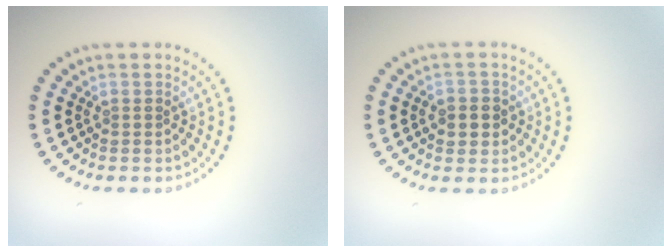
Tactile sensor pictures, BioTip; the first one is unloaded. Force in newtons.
{"total": 2.3, "press": 2.2, "slide": 0.6}